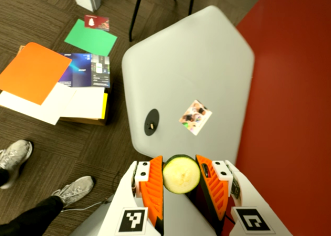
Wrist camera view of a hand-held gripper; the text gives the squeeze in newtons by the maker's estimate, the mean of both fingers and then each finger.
{"total": 9.1, "left": 9.5, "right": 8.7}